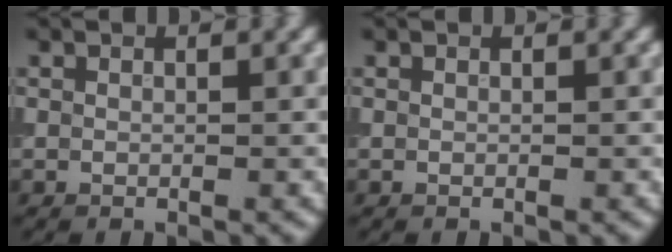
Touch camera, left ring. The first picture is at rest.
{"total": 0.0}